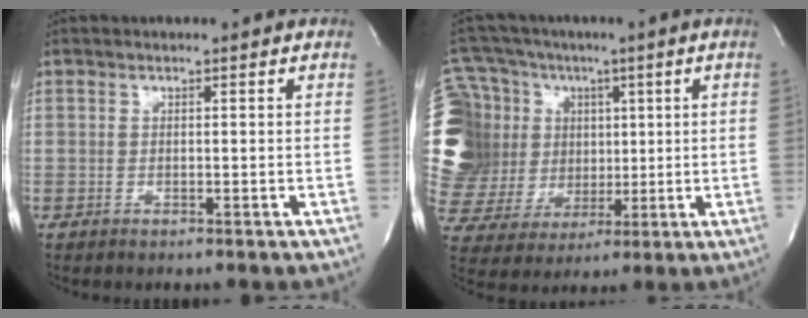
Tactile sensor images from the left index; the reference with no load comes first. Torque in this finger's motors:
{"motor_torque": [1.20, -0.64, 0.60, 0.21]}